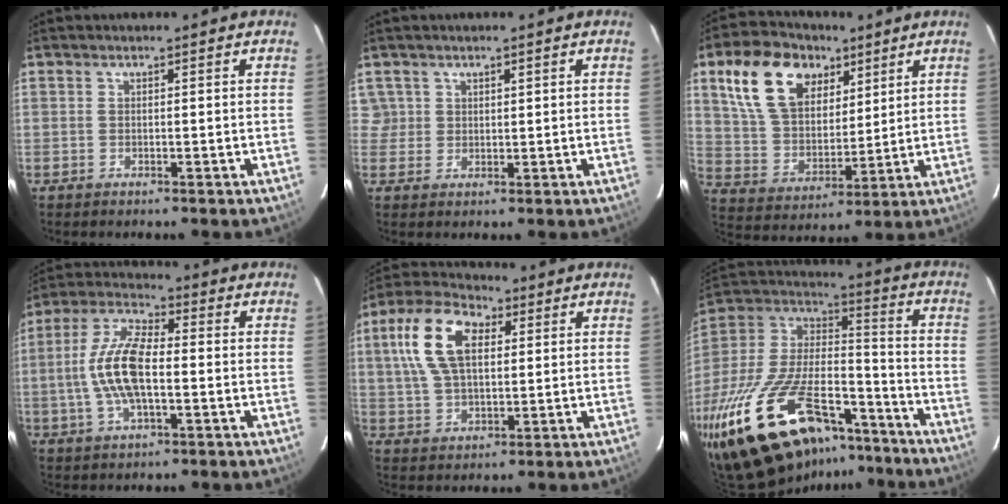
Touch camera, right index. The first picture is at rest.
{"total": 2.9, "force": [1.3, 2.6, -0.2], "torque": [0.026, 0.018, 0.023]}
{"total": 17.7, "force": [8.9, 11.0, 10.6], "torque": [-0.229, 0.047, 0.175]}
{"total": 12.2, "force": [-1.4, 4.8, 11.1], "torque": [-0.235, 0.010, -0.030]}
{"total": 13.9, "force": [4.0, 7.9, 10.8], "torque": [-0.220, 0.030, 0.071]}
{"total": 34.0, "force": [-21.9, 14.7, 21.5], "torque": [-0.425, -0.021, -0.342]}